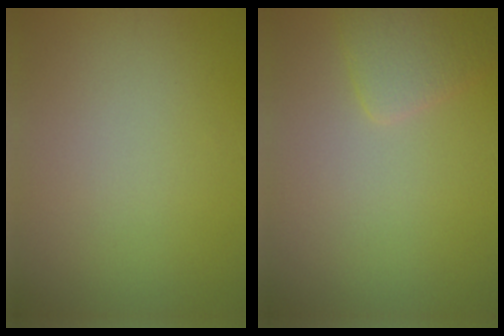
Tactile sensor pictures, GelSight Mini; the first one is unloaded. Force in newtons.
{"total": 2.3, "press": 2.3, "slide": 0.2}